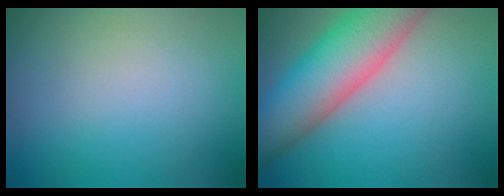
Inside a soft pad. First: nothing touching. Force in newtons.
{"total": 9.8, "press": 9.8, "slide": 0.5}